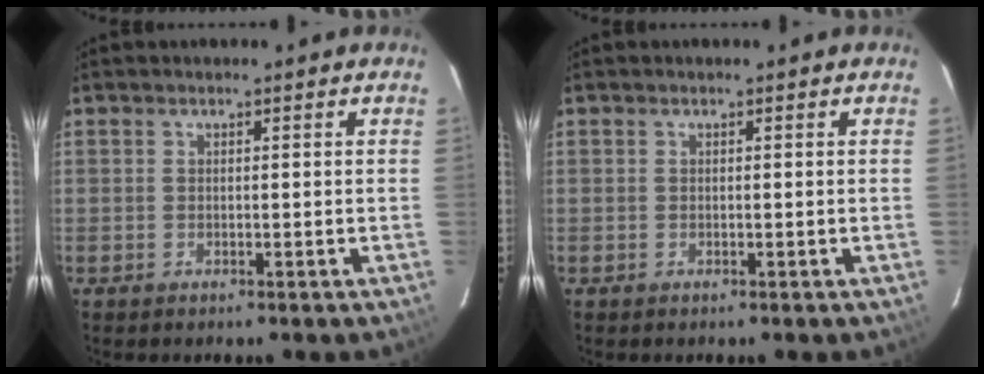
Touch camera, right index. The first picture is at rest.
{"total": 0.0}